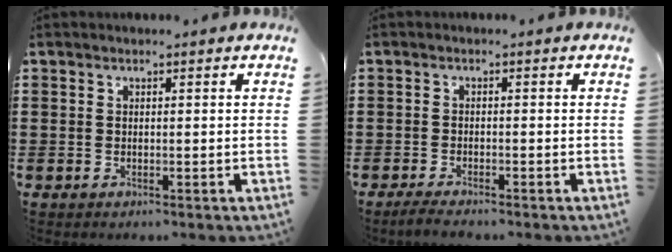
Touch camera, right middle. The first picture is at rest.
{"total": 1.8, "force": [-1.6, 0.1, 0.8], "torque": [-0.022, -0.001, -0.033]}